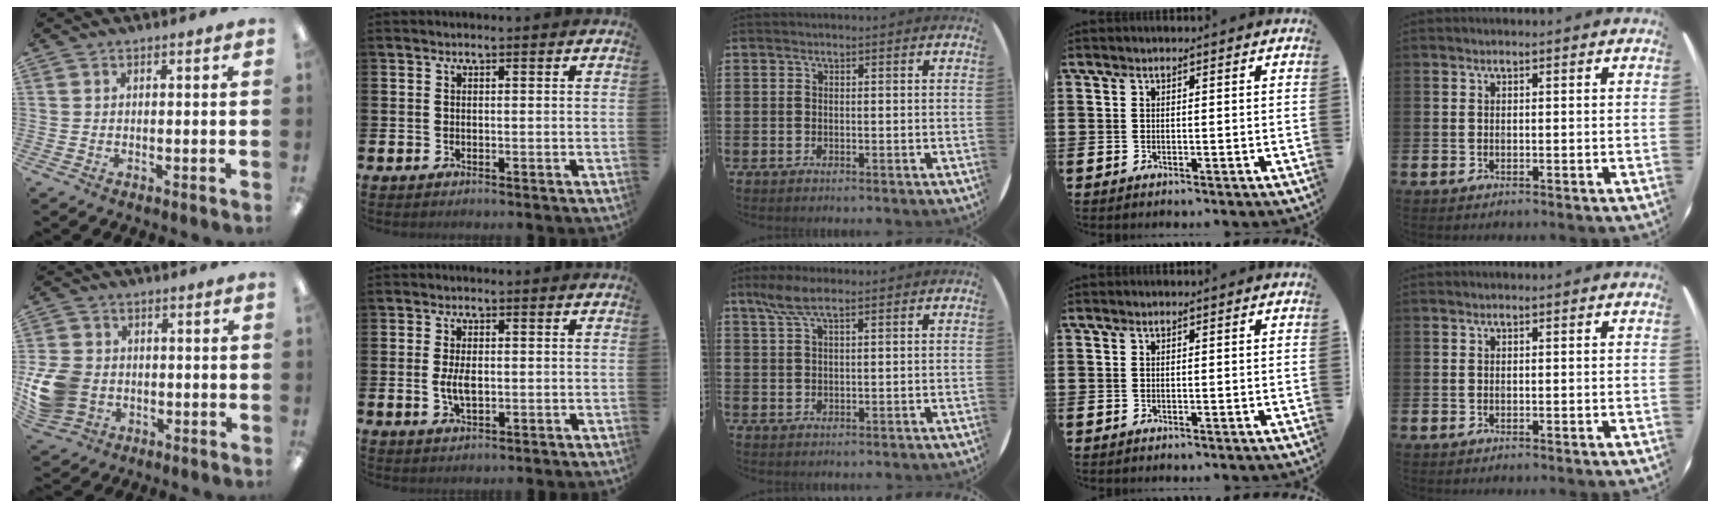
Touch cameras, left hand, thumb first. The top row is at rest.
{"thumb": {"total": 11.6, "force": [-2.0, 9.5, 6.4], "torque": [-0.144, 0.021, -0.032]}, "index": {"total": 3.3, "force": [0.0, 1.6, 2.9], "torque": [-0.046, 0.001, -0.003]}, "middle": {"total": 4.3, "force": [2.8, 1.1, 3.1], "torque": [-0.067, 0.006, 0.050]}}